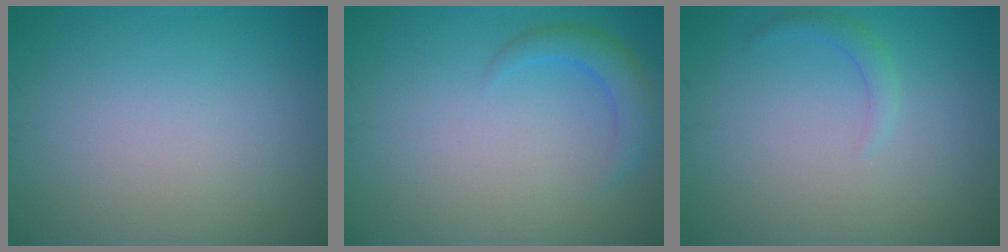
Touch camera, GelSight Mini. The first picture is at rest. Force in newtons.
{"total": 2.4, "press": 2.4, "slide": 0.2}
{"total": 1.2, "press": 1.2, "slide": 0.1}